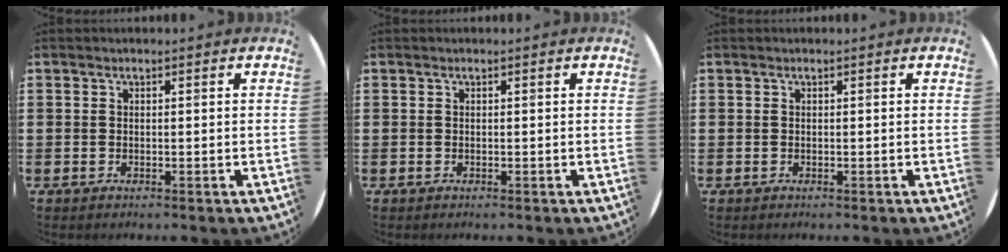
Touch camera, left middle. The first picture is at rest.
{"total": 0.0}
{"total": 0.0}